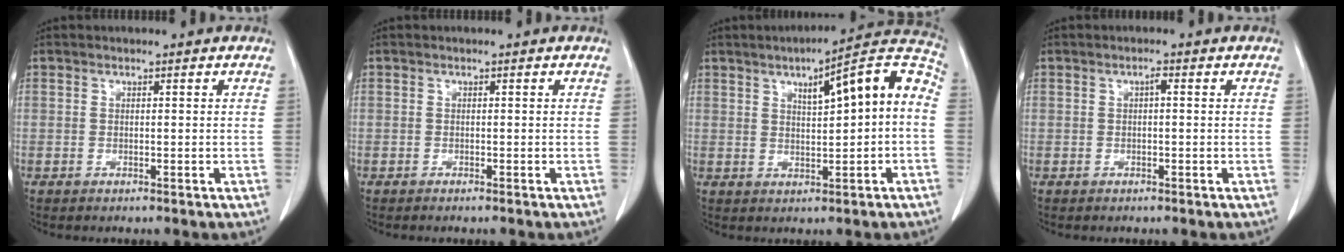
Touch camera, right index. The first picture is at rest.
{"total": 0.6, "force": [-0.5, 0.0, 0.3], "torque": [-0.007, -0.001, -0.007]}
{"total": 12.0, "force": [2.0, 2.1, 11.7], "torque": [-0.156, 0.037, 0.024]}
{"total": 0.9, "force": [0.1, 0.2, 0.9], "torque": [-0.015, 0.003, 0.001]}